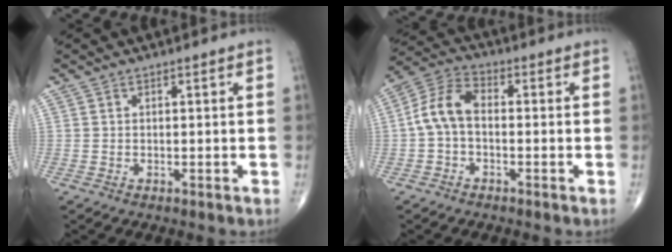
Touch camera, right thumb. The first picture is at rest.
{"total": 7.7, "force": [-0.7, 4.5, 6.1], "torque": [-0.119, 0.026, -0.026]}